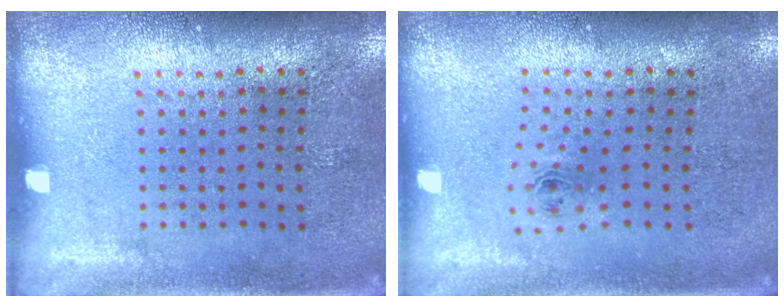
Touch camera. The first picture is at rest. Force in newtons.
{"total": 0.8, "press": 0.3, "slide": 0.7}